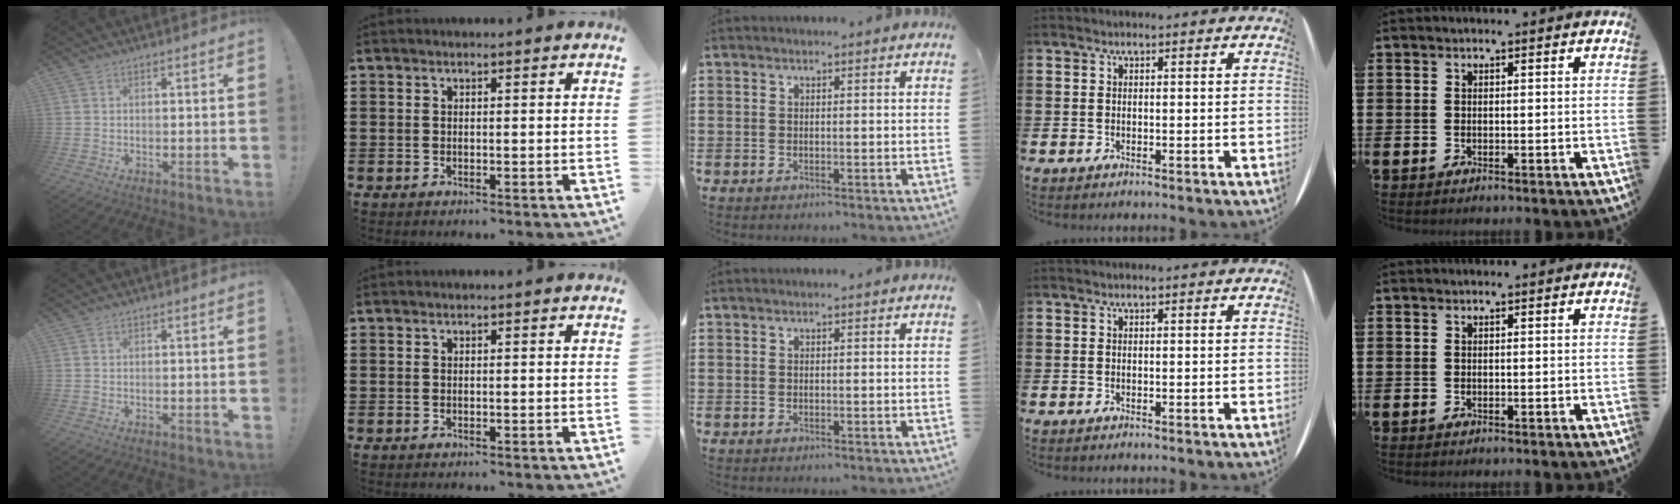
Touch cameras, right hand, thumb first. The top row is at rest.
{}